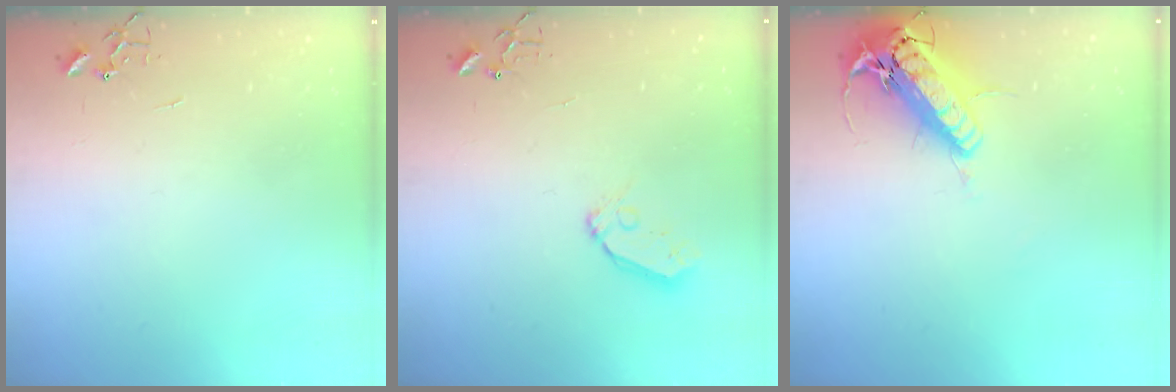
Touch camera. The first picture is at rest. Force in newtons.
{"total": 6.9, "press": 6.9, "slide": 0.5}
{"total": 18.2, "press": 17.8, "slide": 3.8}